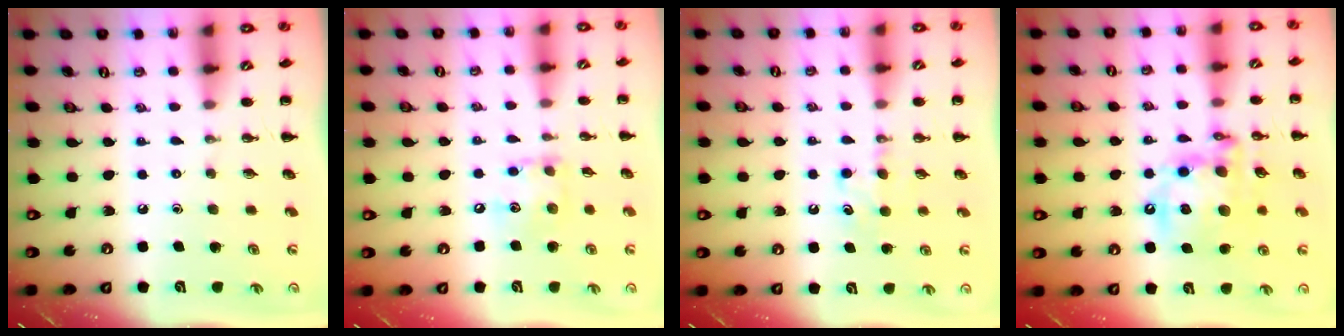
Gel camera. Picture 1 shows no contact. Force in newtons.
{"total": 8.9, "press": 8.9, "slide": 0.6}
{"total": 6.4, "press": 6.2, "slide": 1.6}
{"total": 15.8, "press": 15.4, "slide": 3.5}